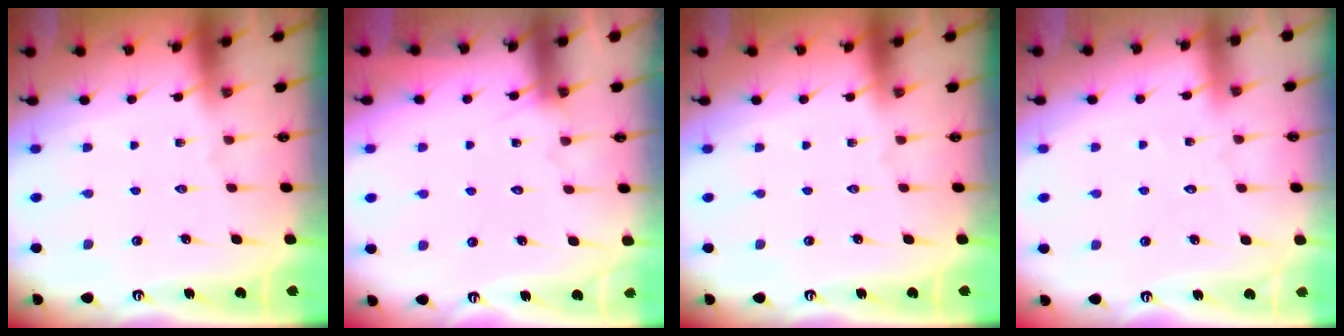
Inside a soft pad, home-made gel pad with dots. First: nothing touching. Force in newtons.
{"total": 4.7, "press": 4.7, "slide": 0.4}
{"total": 0.0}
{"total": 2.2, "press": 2.2, "slide": 0.2}